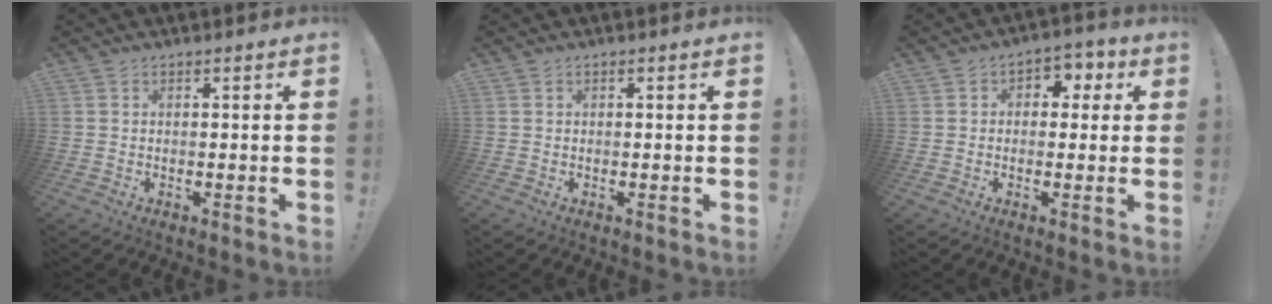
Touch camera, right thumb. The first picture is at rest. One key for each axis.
{"total": 0.0}
{"total": 4.7, "fx": 0.0, "fy": 4.1, "fz": 2.3, "tx": -0.016, "ty": 0.007, "tz": -0.003}